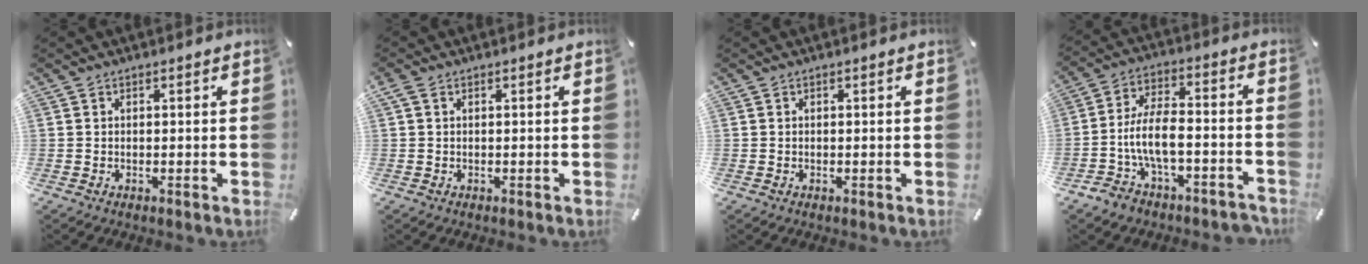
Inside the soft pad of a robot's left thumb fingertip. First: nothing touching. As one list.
[{"total": 1.1, "force": [0.2, 0.6, 0.9], "torque": [-0.019, 0.004, 0.002]}, {"total": 0.0}, {"total": 10.0, "force": [-3.2, 5.6, 7.6], "torque": [-0.152, 0.006, -0.057]}]